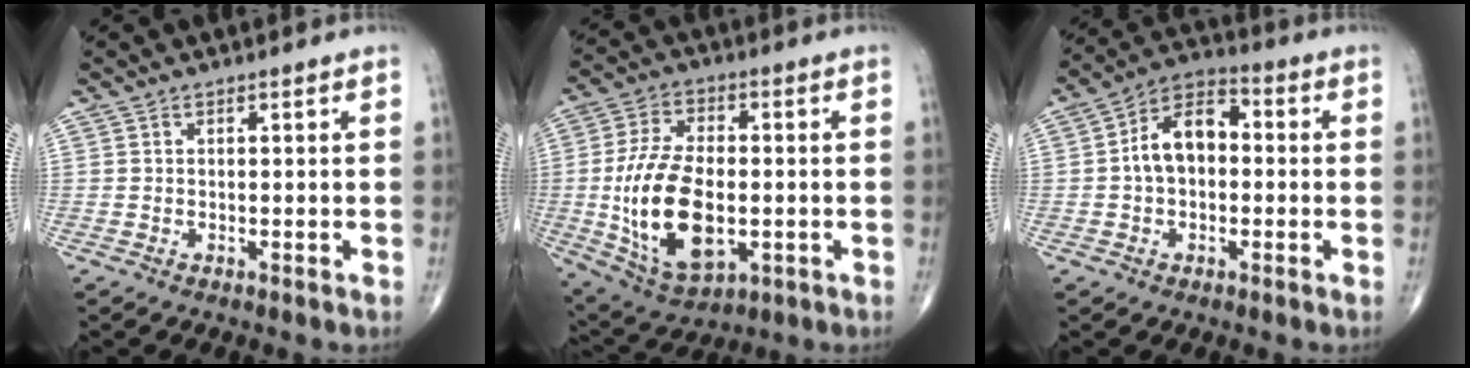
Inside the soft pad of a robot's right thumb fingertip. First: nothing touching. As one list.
[{"total": 18.5, "force": [-2.3, 10.1, 15.4], "torque": [-0.286, 0.000, -0.026]}, {"total": 9.9, "force": [0.0, 6.5, 7.5], "torque": [-0.117, 0.034, -0.013]}]